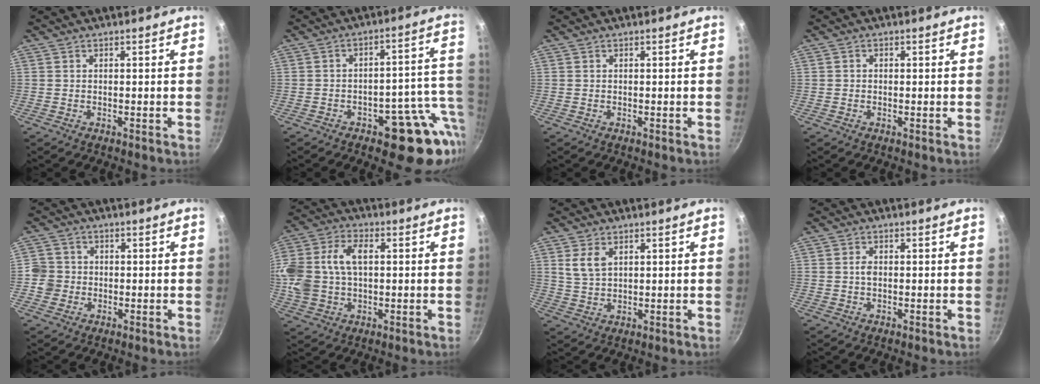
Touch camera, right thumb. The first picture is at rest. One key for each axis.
{"total": 15.6, "fx": -7.0, "fy": 6.6, "fz": 12.2, "tx": -0.080, "ty": 0.067, "tz": -0.082}
{"total": 0.0}
{"total": 0.5, "fx": 0.0, "fy": 0.5, "fz": 0.2, "tx": 0.002, "ty": 0.001, "tz": -0.004}
{"total": 4.1, "fx": -0.7, "fy": 4.0, "fz": 0.7, "tx": 0.010, "ty": 0.009, "tz": -0.021}
{"total": 15.8, "fx": 1.5, "fy": 10.3, "fz": 11.9, "tx": -0.274, "ty": 0.019, "tz": 0.029}
{"total": 4.2, "fx": 1.9, "fy": 2.5, "fz": 2.9, "tx": -0.054, "ty": -0.006, "tz": 0.045}
{"total": 1.4, "fx": 0.0, "fy": 0.9, "fz": 1.1, "tx": -0.018, "ty": 0.001, "tz": -0.004}